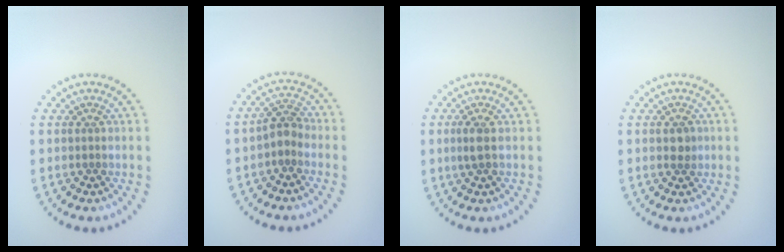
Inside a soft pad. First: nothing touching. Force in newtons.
{"total": 2.0, "press": 1.7, "slide": 1.1}
{"total": 1.3, "press": 1.2, "slide": 0.5}
{"total": 1.3, "press": 1.3, "slide": 0.2}